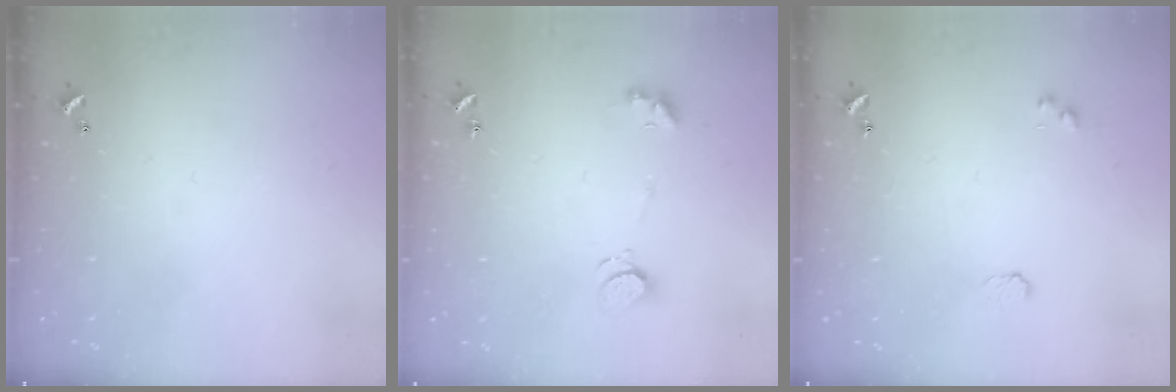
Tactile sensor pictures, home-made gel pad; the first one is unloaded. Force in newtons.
{"total": 2.6, "press": 2.5, "slide": 0.6}
{"total": 1.8, "press": 1.8, "slide": 0.4}